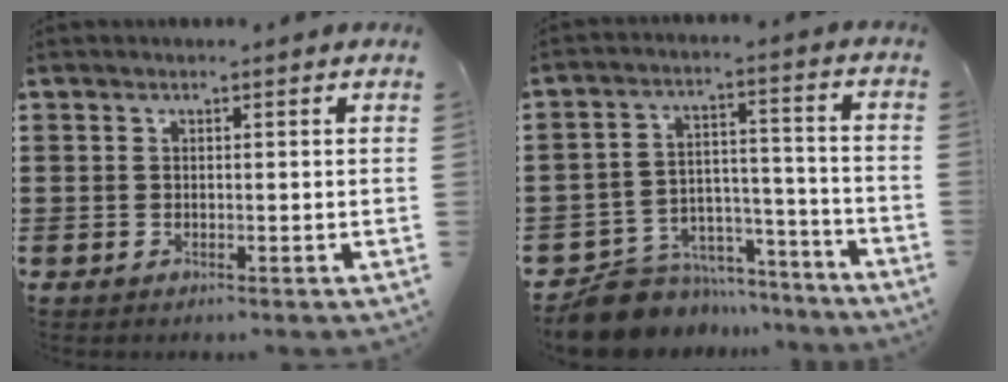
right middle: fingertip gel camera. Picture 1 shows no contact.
{"total": 8.7, "force": [-8.1, 3.0, 1.0], "torque": [-0.027, 0.023, -0.156]}